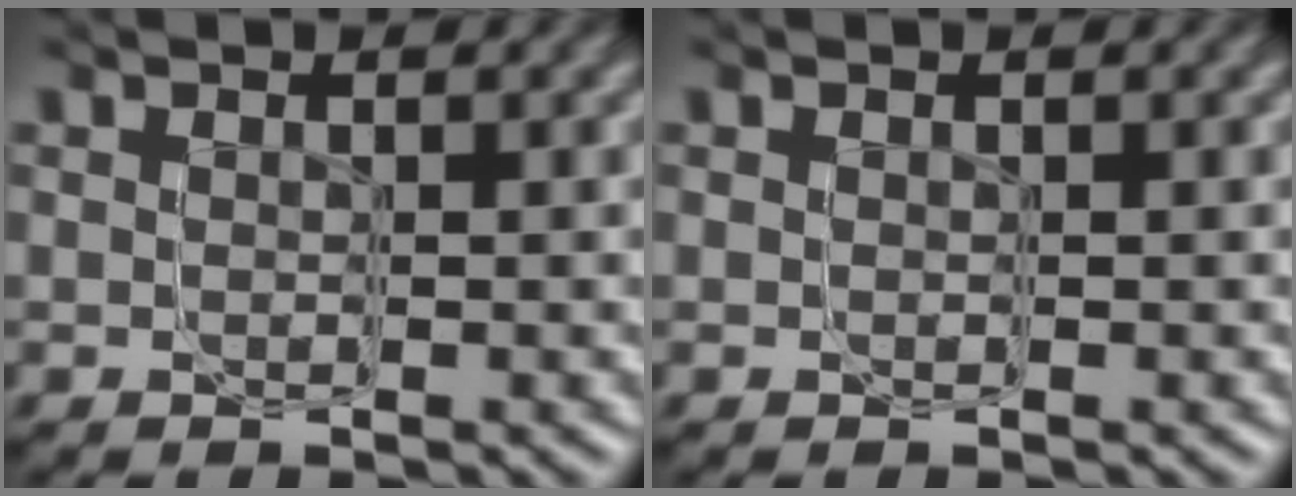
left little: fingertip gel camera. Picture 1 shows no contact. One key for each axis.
{"total": 0.0}